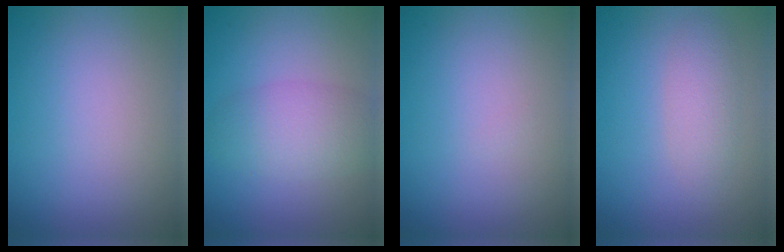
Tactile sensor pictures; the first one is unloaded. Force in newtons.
{"total": 4.2, "press": 4.2, "slide": 0.2}
{"total": 0.0}
{"total": 2.3, "press": 2.3, "slide": 0.1}